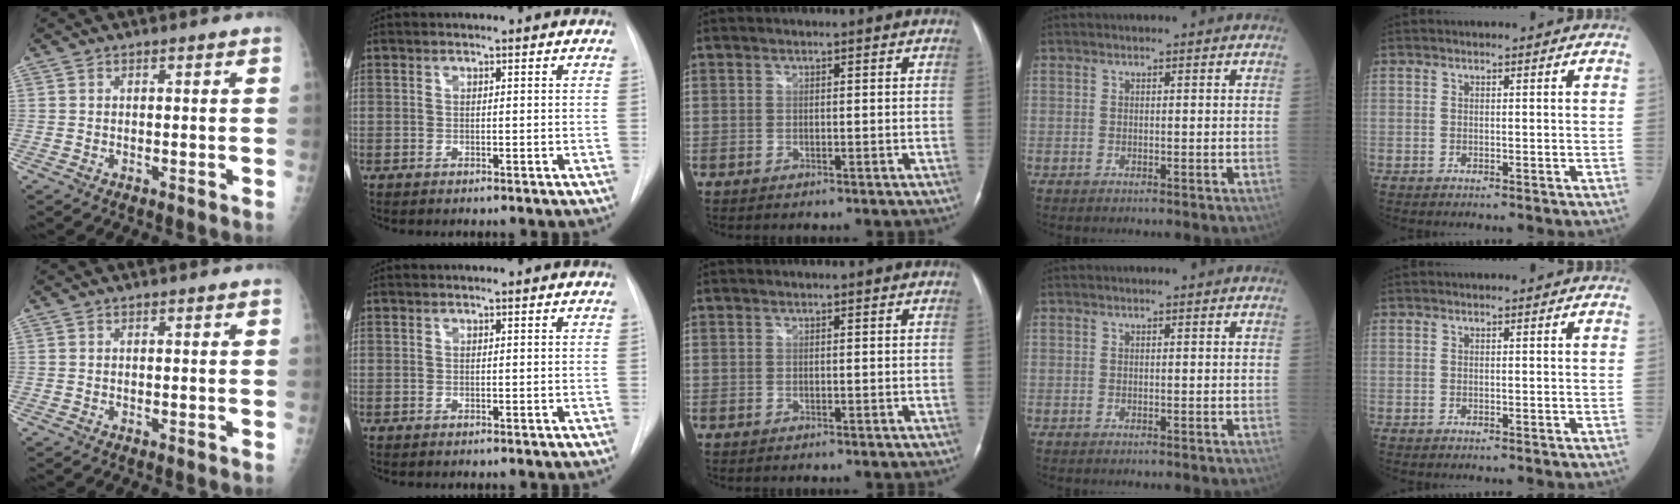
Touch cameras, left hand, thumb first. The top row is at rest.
{}